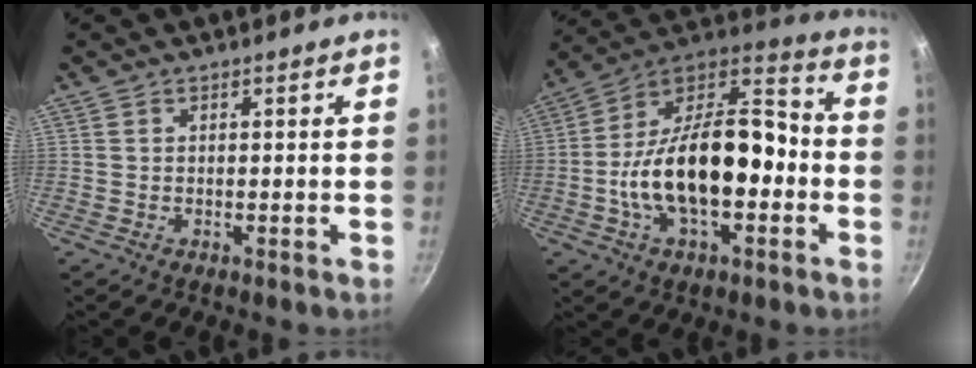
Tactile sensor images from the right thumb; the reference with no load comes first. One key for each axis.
{"total": 22.6, "fx": -3.9, "fy": 11.8, "fz": 18.8, "tx": -0.302, "ty": 0.051, "tz": -0.081}